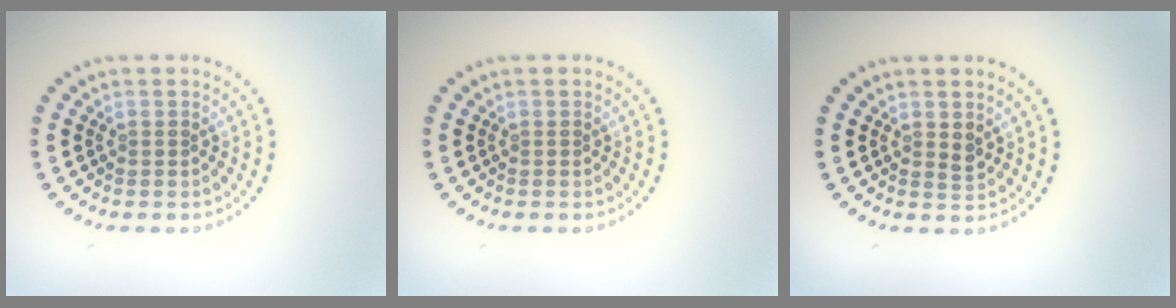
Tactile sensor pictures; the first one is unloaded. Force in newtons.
{"total": 0.0}
{"total": 1.0, "press": 1.0, "slide": 0.3}